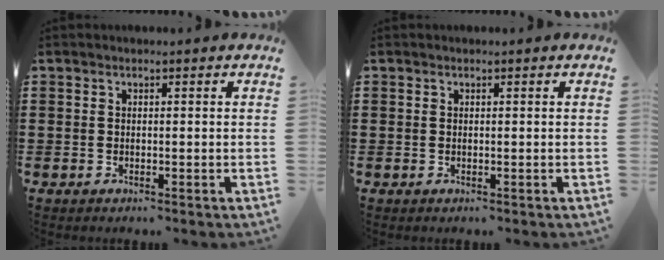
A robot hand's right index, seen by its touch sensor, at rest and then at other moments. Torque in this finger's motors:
{"motor_torque": [0.18, 0.31, 0.00, 0.00]}